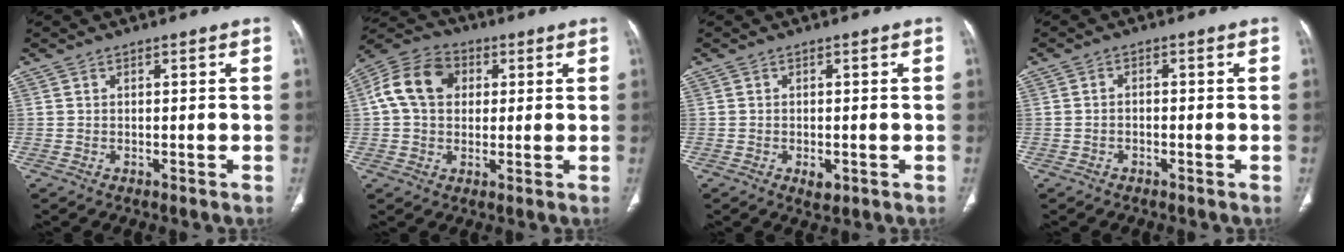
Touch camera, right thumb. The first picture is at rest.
{"total": 11.8, "force": [2.3, 9.0, 7.3], "torque": [-0.122, 0.020, 0.029]}
{"total": 2.3, "force": [-0.8, 1.3, 1.7], "torque": [-0.023, 0.000, -0.009]}
{"total": 1.3, "force": [-0.5, 0.8, 0.8], "torque": [-0.012, 0.007, -0.011]}